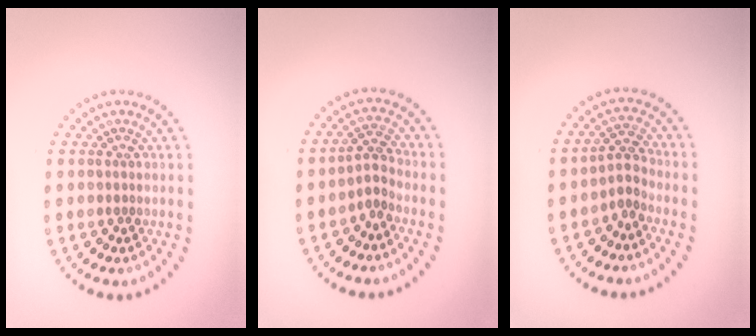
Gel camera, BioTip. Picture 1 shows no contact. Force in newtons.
{"total": 2.1, "press": 1.5, "slide": 1.4}
{"total": 2.1, "press": 1.5, "slide": 1.4}